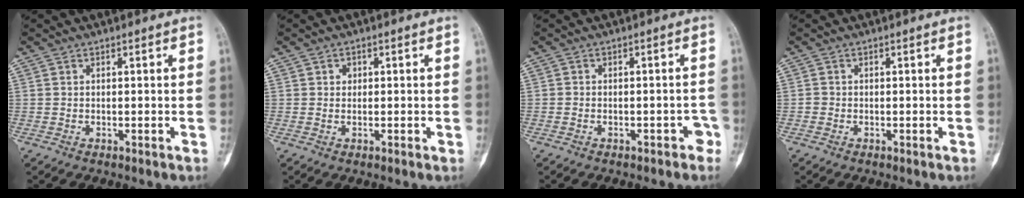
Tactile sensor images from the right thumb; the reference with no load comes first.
{"total": 1.2, "force": [0.2, 1.0, 0.5], "torque": [-0.004, 0.001, 0.002]}
{"total": 2.6, "force": [-1.7, 1.5, 1.3], "torque": [-0.004, 0.018, -0.021]}
{"total": 0.8, "force": [-0.3, 0.8, 0.1], "torque": [0.000, 0.004, -0.008]}